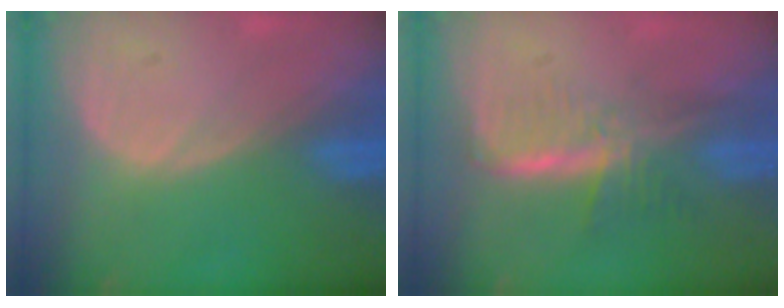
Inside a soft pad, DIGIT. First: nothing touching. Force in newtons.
{"total": 6.0, "press": 5.2, "slide": 3.0}